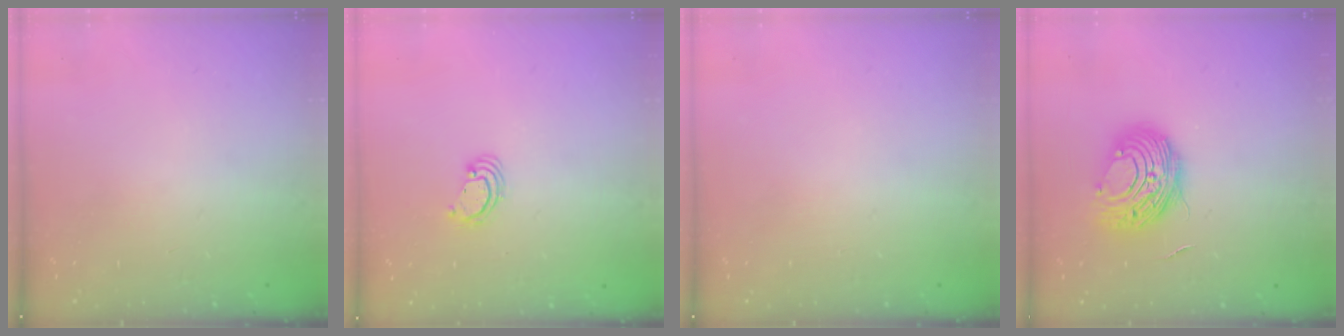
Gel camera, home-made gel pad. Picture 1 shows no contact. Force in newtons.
{"total": 2.2, "press": 2.2, "slide": 0.1}
{"total": 0.0}
{"total": 10.0, "press": 10.0, "slide": 0.8}